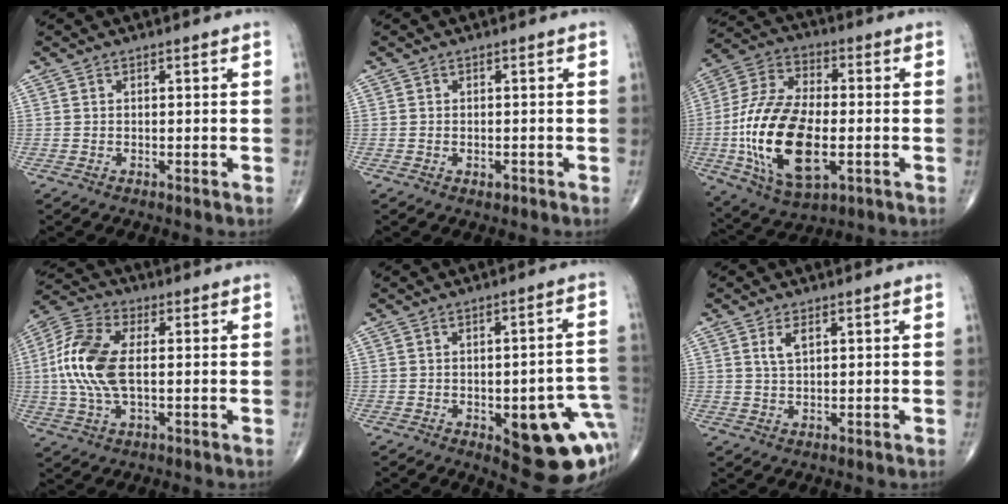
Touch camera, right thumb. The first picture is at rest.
{"total": 1.0, "force": [-0.4, 0.6, 0.6], "torque": [-0.006, 0.002, -0.004]}
{"total": 21.6, "force": [-3.9, 11.0, 18.2], "torque": [-0.361, 0.006, -0.062]}
{"total": 13.1, "force": [0.5, 6.6, 11.3], "torque": [-0.257, 0.017, 0.004]}
{"total": 18.0, "force": [-4.9, 6.9, 15.9], "torque": [-0.138, 0.024, -0.032]}
{"total": 2.8, "force": [1.2, 1.2, 2.2], "torque": [-0.045, -0.001, 0.027]}